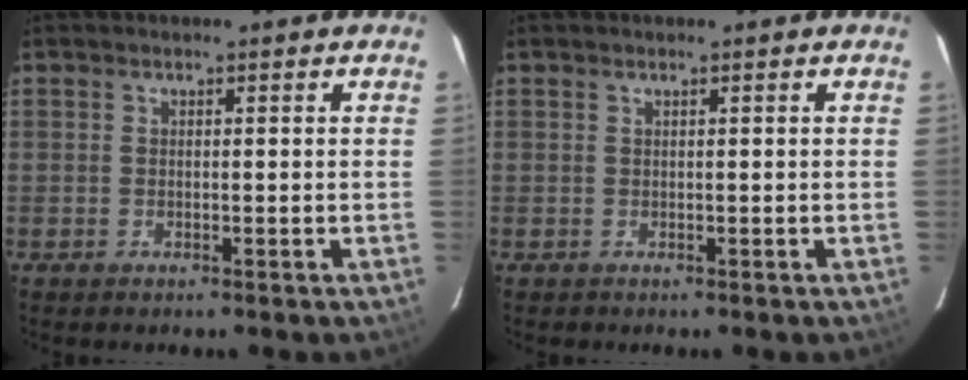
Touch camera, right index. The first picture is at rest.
{"total": 0.0}